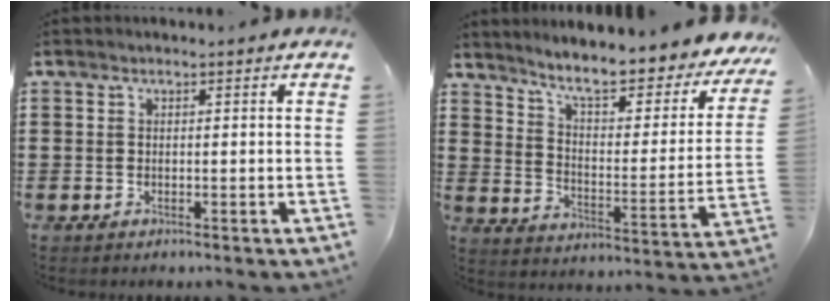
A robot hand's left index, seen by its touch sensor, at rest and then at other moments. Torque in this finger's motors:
{"motor_torque": [1.26, -0.32, 1.05, 0.21]}